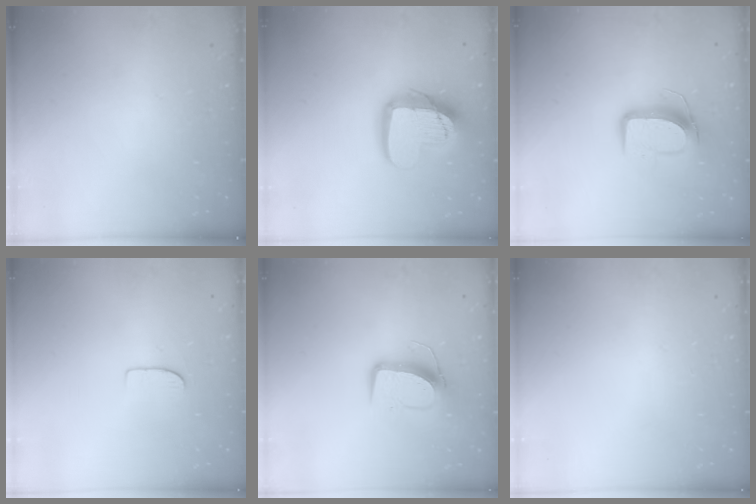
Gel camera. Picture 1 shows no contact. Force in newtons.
{"total": 16.0, "press": 16.0, "slide": 1.4}
{"total": 10.2, "press": 10.2, "slide": 0.2}
{"total": 6.1, "press": 6.1, "slide": 0.5}
{"total": 10.0, "press": 9.9, "slide": 0.9}
{"total": 0.0}